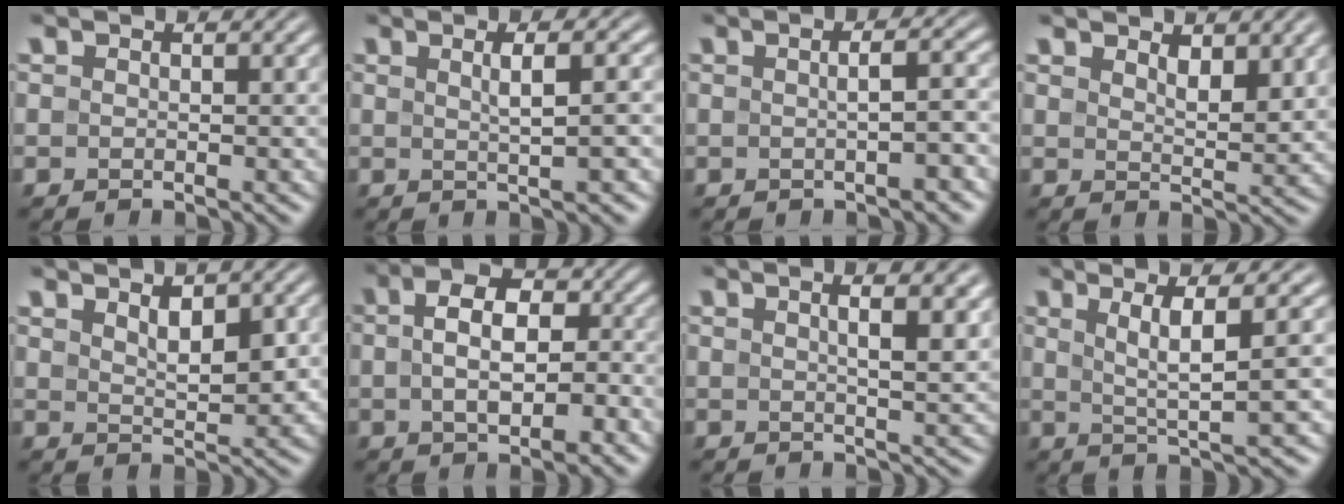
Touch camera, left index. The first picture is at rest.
{"total": 3.9, "force": [0.7, 1.3, 3.6], "torque": [-0.032, 0.009, -0.001]}
{"total": 4.2, "force": [-0.2, 1.6, 3.9], "torque": [-0.021, 0.015, -0.006]}
{"total": 2.9, "force": [2.1, 0.9, 1.9], "torque": [-0.032, -0.009, 0.039]}
{"total": 3.8, "force": [1.5, 1.6, 3.2], "torque": [-0.052, 0.000, 0.029]}
{"total": 7.0, "force": [-0.2, 4.0, 5.7], "torque": [-0.075, 0.009, -0.010]}
{"total": 5.8, "force": [2.4, 2.1, 4.9], "torque": [-0.037, 0.022, 0.010]}
{"total": 5.4, "force": [1.5, 0.9, 5.1], "torque": [-0.083, 0.005, 0.027]}